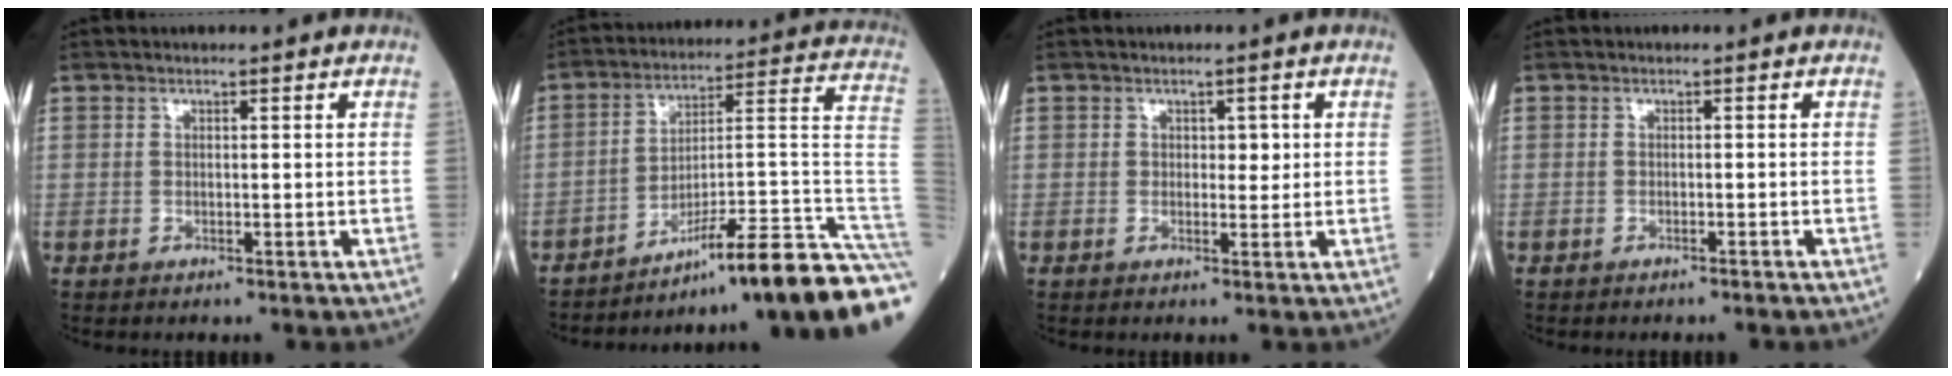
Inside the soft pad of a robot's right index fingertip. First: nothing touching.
{"total": 21.4, "force": [-15.8, -1.3, 14.4], "torque": [-0.116, 0.026, -0.243]}
{"total": 1.8, "force": [0.5, 1.2, 1.3], "torque": [-0.011, -0.001, 0.006]}
{"total": 1.6, "force": [-1.5, -0.1, 0.6], "torque": [-0.012, 0.001, -0.016]}